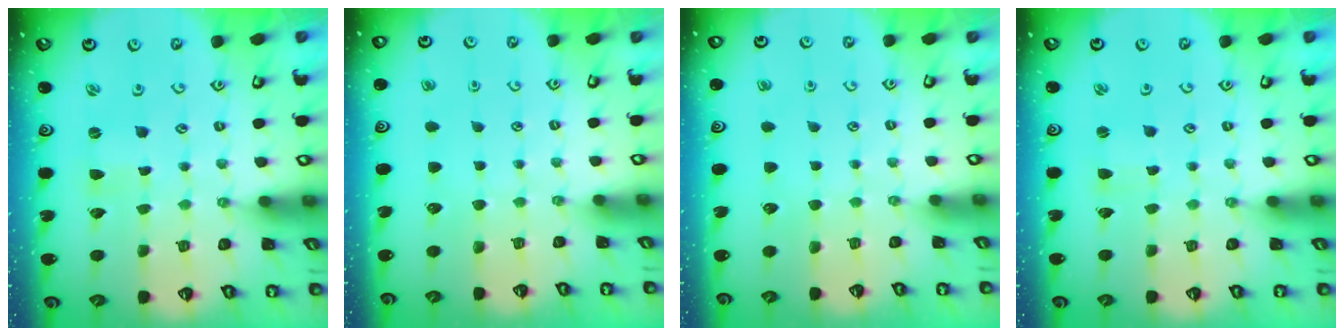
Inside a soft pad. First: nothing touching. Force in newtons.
{"total": 0.0}
{"total": 0.0}
{"total": 2.0, "press": 2.0, "slide": 0.4}